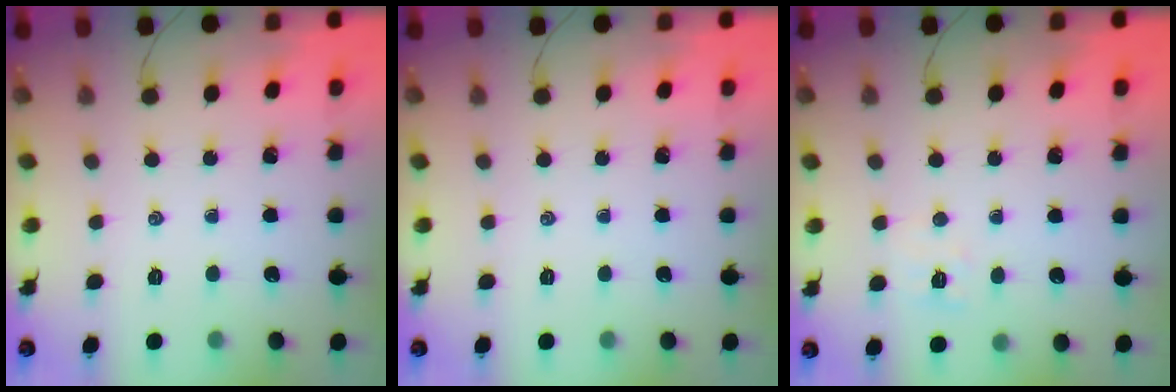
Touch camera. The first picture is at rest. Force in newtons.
{"total": 0.0}
{"total": 6.3, "press": 6.1, "slide": 1.6}